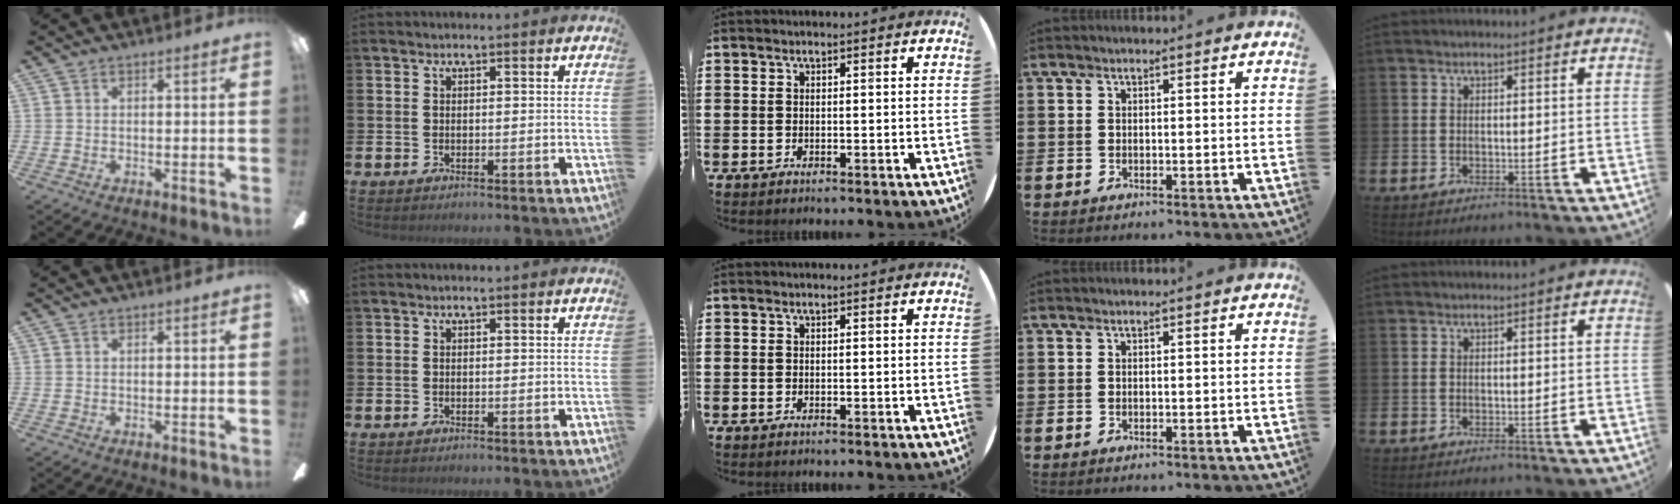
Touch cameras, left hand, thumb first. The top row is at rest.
{}